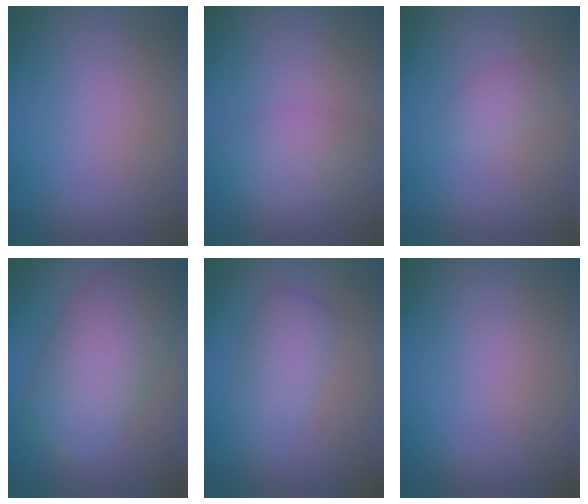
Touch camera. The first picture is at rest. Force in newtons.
{"total": 2.7, "press": 2.7, "slide": 0.1}
{"total": 1.2, "press": 1.2, "slide": 0.1}
{"total": 8.0, "press": 7.9, "slide": 0.4}
{"total": 2.9, "press": 2.9, "slide": 0.0}
{"total": 0.0}